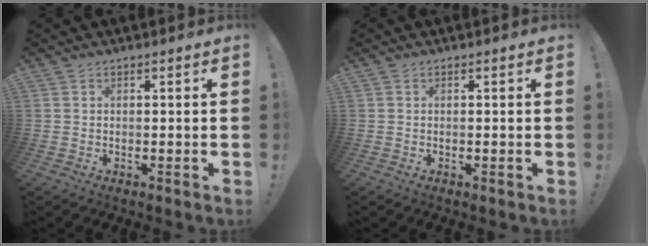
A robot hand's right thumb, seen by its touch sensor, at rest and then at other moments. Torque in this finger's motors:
{"motor_torque": [0.04, -0.32, 0.13, -0.22, 0.06]}